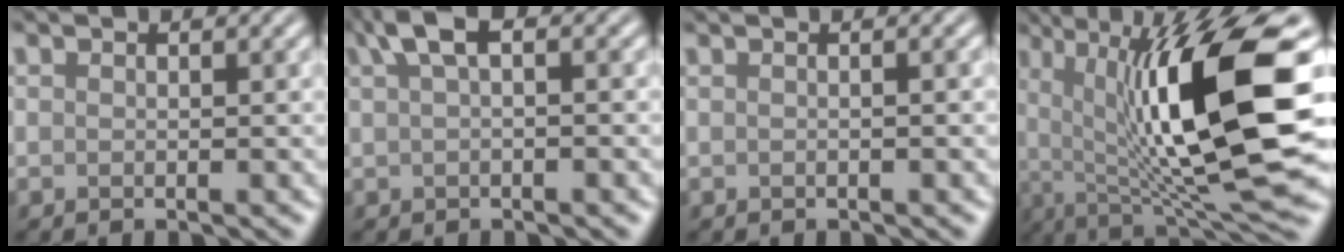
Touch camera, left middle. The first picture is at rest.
{"total": 3.1, "force": [1.2, 1.0, 2.6], "torque": [-0.046, 0.012, 0.018]}
{"total": 2.2, "force": [0.6, 1.2, 1.8], "torque": [-0.006, 0.006, -0.017]}
{"total": 14.2, "force": [1.6, 3.9, 13.6], "torque": [-0.209, -0.004, 0.026]}